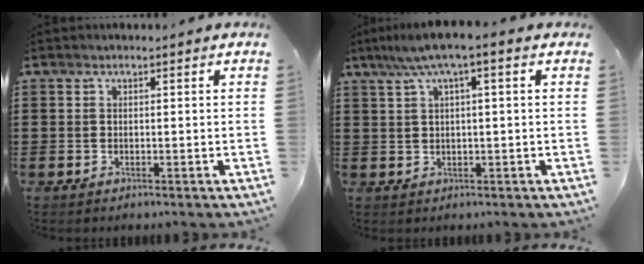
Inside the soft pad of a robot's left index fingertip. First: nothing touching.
{"total": 4.1, "force": [1.0, 0.3, 3.9], "torque": [-0.082, -0.001, 0.012]}